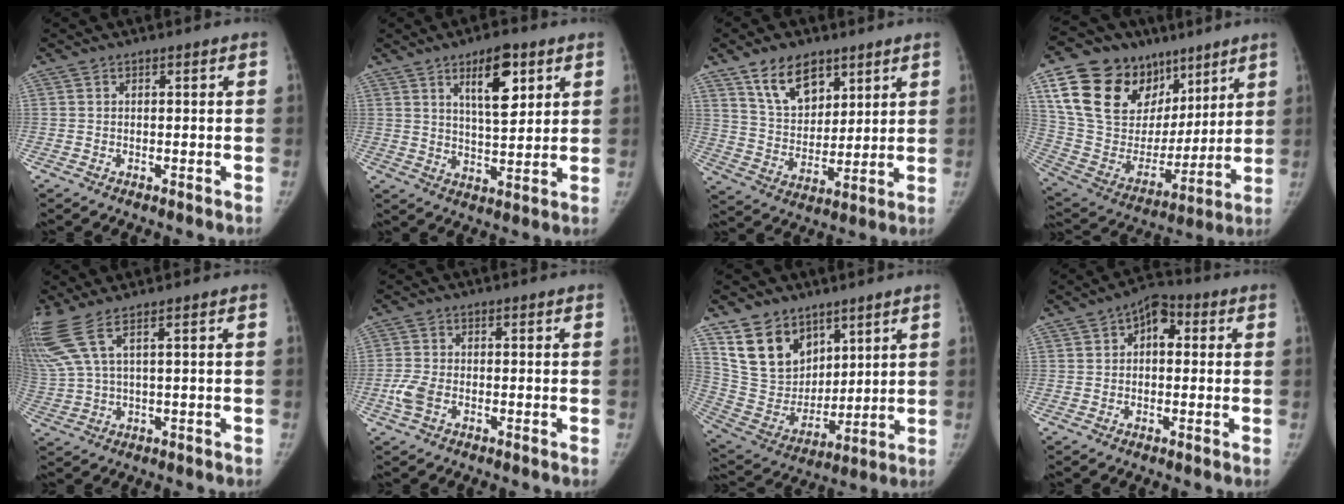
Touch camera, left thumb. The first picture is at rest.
{"total": 9.5, "force": [4.6, 3.7, 7.5], "torque": [-0.094, -0.027, 0.074]}
{"total": 11.9, "force": [7.3, 7.2, 5.9], "torque": [-0.072, -0.045, 0.139]}
{"total": 27.8, "force": [14.1, 18.5, 15.3], "torque": [-0.244, -0.004, 0.265]}
{"total": 7.9, "force": [4.2, 1.3, 6.5], "torque": [-0.196, 0.002, 0.098]}
{"total": 4.1, "force": [-1.6, 2.4, 3.0], "torque": [-0.077, 0.006, -0.035]}
{"total": 16.0, "force": [9.6, 10.9, 6.8], "torque": [-0.087, -0.052, 0.199]}
{"total": 6.0, "force": [1.1, 4.1, 4.2], "torque": [-0.034, 0.018, 0.005]}